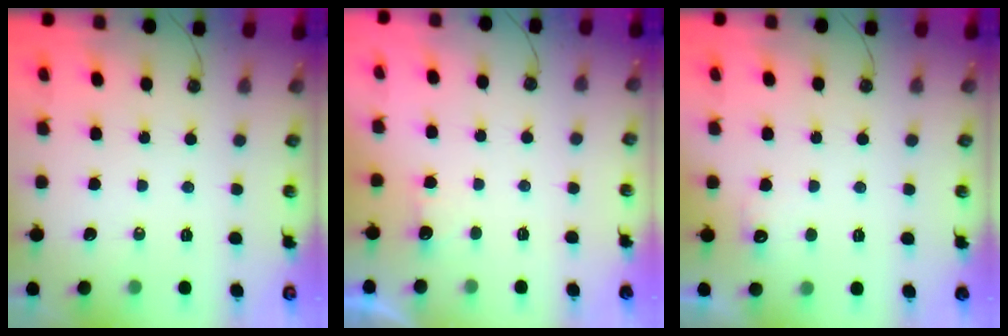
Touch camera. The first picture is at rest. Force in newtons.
{"total": 1.0, "press": 0.7, "slide": 0.6}
{"total": 4.6, "press": 4.5, "slide": 1.2}